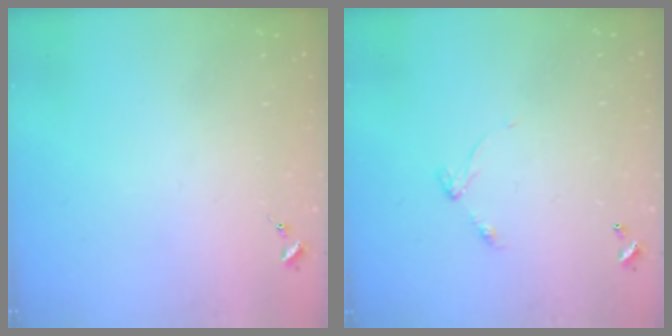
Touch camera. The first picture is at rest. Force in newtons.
{"total": 5.6, "press": 5.6, "slide": 0.5}